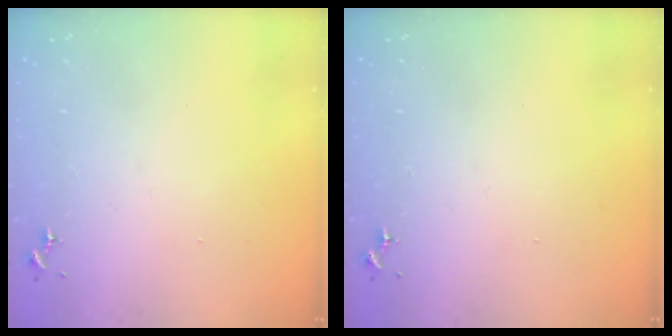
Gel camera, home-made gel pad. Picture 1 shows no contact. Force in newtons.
{"total": 0.0}